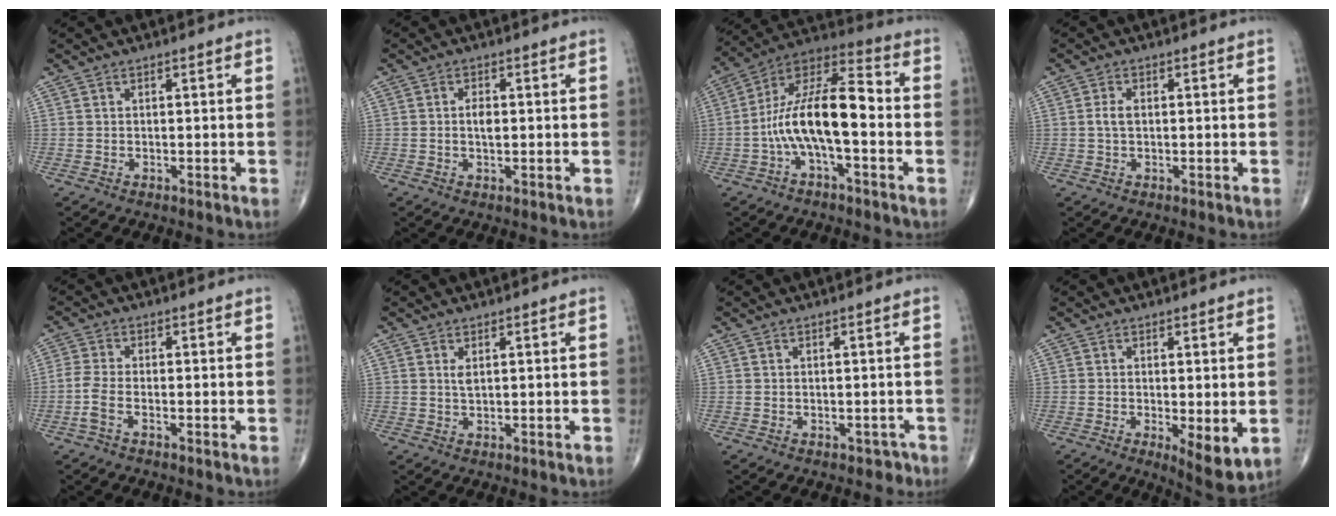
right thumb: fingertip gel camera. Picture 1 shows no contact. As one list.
[{"total": 2.5, "force": [0.0, 1.2, 2.2], "torque": [-0.035, 0.002, 0.000]}, {"total": 15.4, "force": [-2.7, 5.8, 14.0], "torque": [-0.256, 0.052, -0.057]}, {"total": 2.3, "force": [0.1, 1.3, 1.8], "torque": [-0.042, 0.005, -0.001]}, {"total": 3.6, "force": [-1.6, 1.2, 3.0], "torque": [-0.082, 0.005, -0.038]}, {"total": 1.4, "force": [0.5, 0.5, 1.1], "torque": [-0.022, -0.003, 0.012]}, {"total": 1.5, "force": [-0.9, 1.2, 0.2], "torque": [0.004, 0.019, -0.009]}, {"total": 6.5, "force": [-1.1, 2.0, 6.1], "torque": [-0.090, -0.022, -0.014]}]